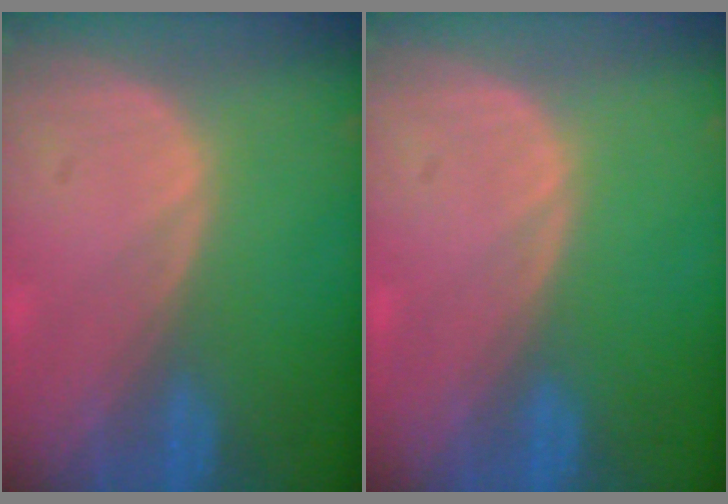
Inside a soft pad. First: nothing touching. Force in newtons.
{"total": 0.0}